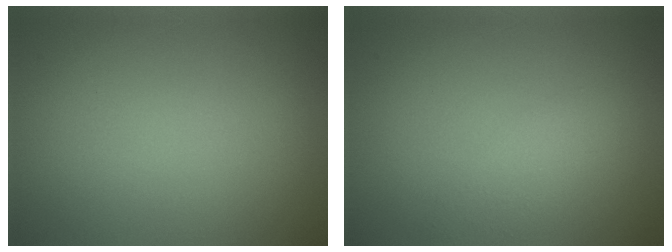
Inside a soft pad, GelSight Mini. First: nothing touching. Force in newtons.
{"total": 2.3, "press": 2.3, "slide": 0.0}